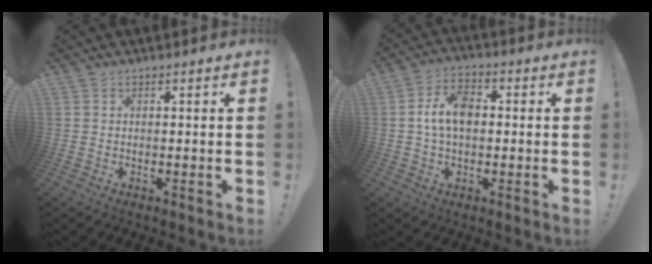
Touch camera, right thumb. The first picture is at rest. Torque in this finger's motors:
{"motor_torque": [1.41, 1.38, 0.65, -0.11, 0.01]}